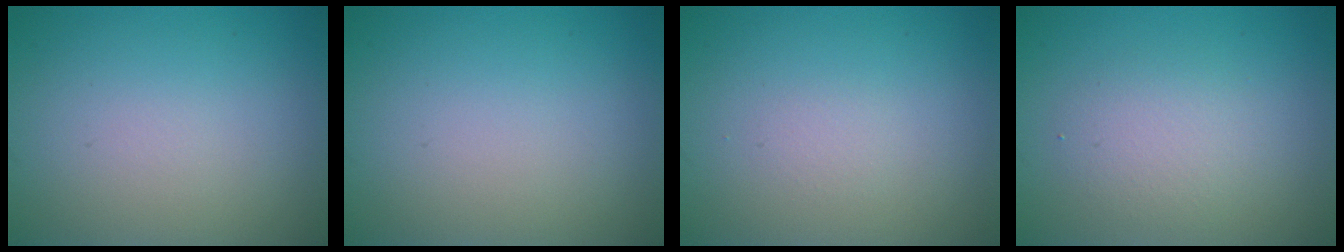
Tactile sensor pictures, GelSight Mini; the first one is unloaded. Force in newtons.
{"total": 0.0}
{"total": 0.6, "press": 0.6, "slide": 0.0}
{"total": 2.4, "press": 2.4, "slide": 0.2}